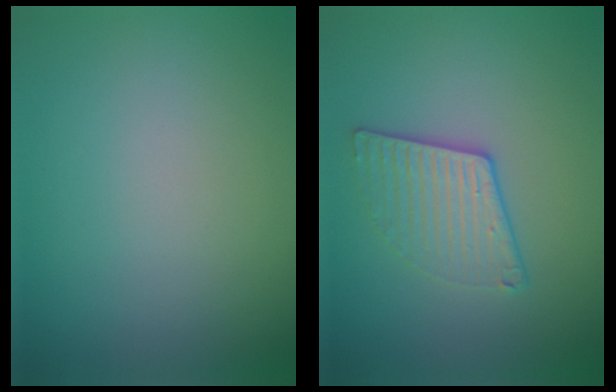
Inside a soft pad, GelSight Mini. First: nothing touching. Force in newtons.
{"total": 3.1, "press": 2.7, "slide": 1.5}